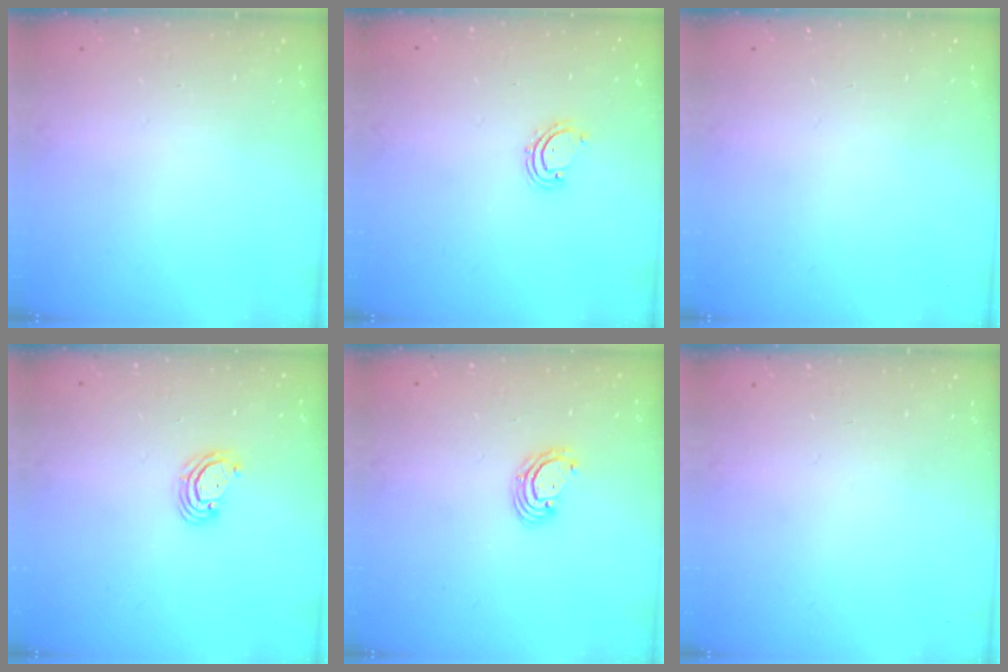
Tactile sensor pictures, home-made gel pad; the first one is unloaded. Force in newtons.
{"total": 2.7, "press": 2.6, "slide": 0.5}
{"total": 0.0}
{"total": 3.8, "press": 3.8, "slide": 0.3}
{"total": 3.1, "press": 3.1, "slide": 0.1}
{"total": 0.0}